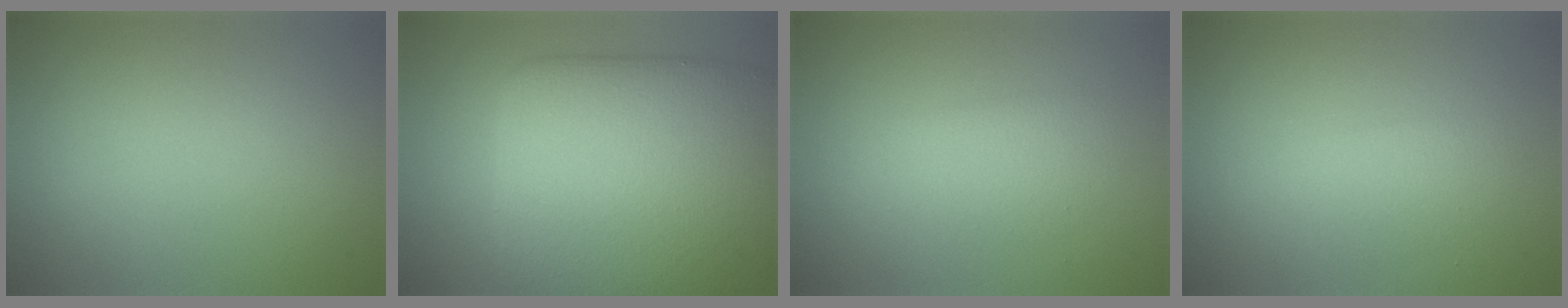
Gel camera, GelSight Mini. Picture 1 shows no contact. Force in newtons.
{"total": 13.7, "press": 13.7, "slide": 0.1}
{"total": 2.1, "press": 2.1, "slide": 0.1}
{"total": 2.0, "press": 2.0, "slide": 0.1}